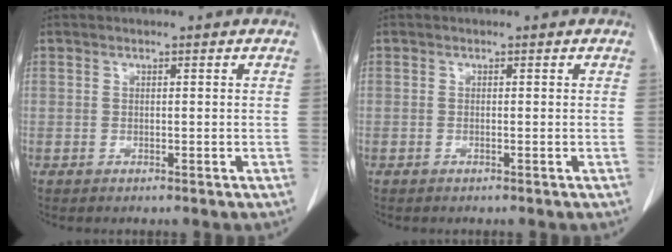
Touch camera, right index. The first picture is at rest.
{"total": 0.0}